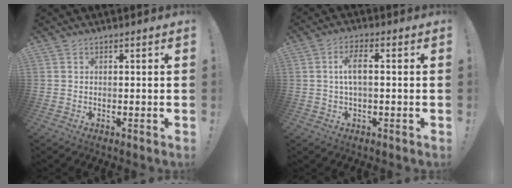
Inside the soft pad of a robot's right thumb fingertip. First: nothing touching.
{"total": 5.7, "force": [0.3, 1.9, 5.4], "torque": [-0.099, 0.003, 0.002]}